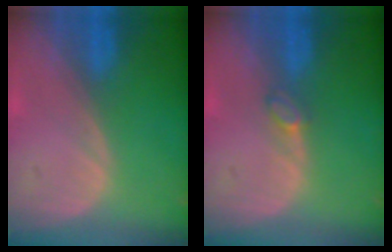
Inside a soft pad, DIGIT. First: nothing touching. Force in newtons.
{"total": 1.6, "press": 1.6, "slide": 0.2}